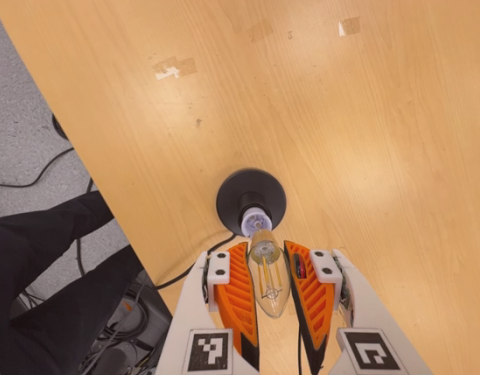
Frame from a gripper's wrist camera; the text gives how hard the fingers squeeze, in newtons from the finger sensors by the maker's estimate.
{"total": 20.2, "left": 21.2, "right": 19.2}